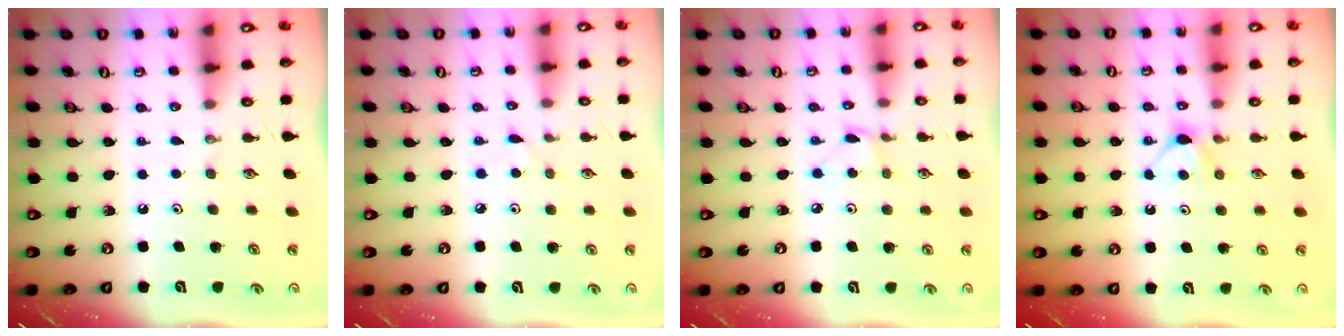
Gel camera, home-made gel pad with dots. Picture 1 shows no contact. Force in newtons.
{"total": 2.2, "press": 2.2, "slide": 0.3}
{"total": 2.2, "press": 2.2, "slide": 0.3}
{"total": 4.1, "press": 4.1, "slide": 0.5}